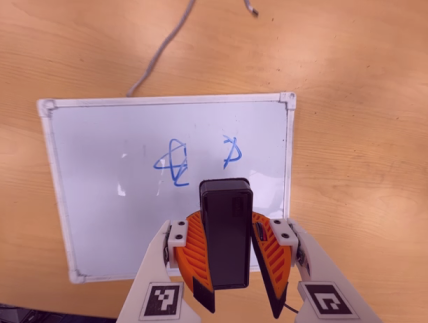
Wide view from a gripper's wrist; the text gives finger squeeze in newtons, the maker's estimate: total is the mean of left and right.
{"total": 9.9, "left": 10.1, "right": 9.7}